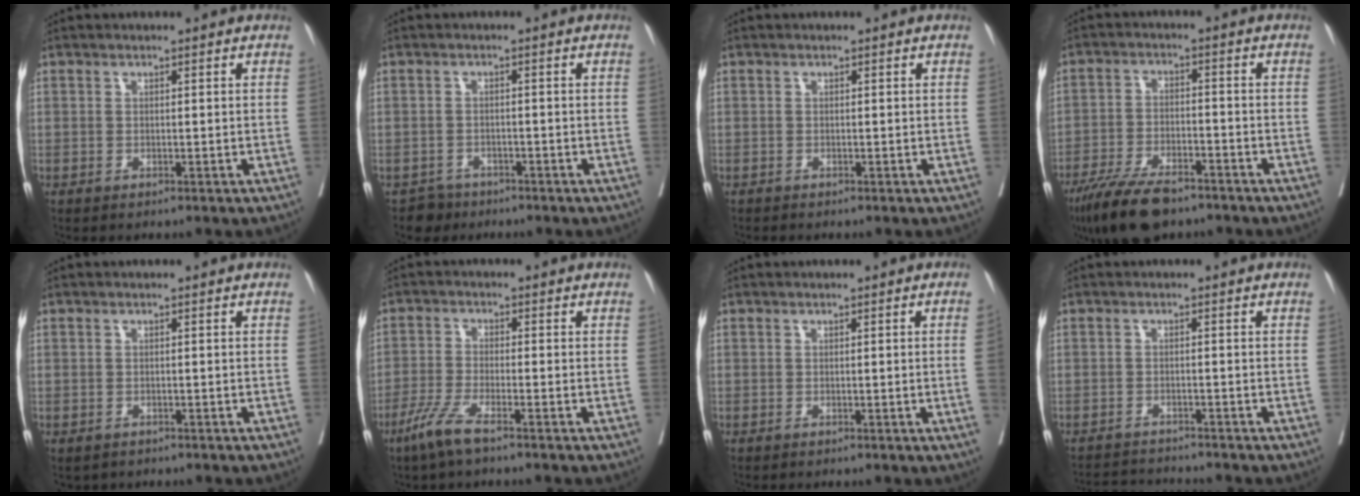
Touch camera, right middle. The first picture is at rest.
{"total": 2.3, "force": [-1.7, 1.4, -0.5], "torque": [0.006, 0.005, -0.027]}
{"total": 0.0}
{"total": 10.5, "force": [-7.9, 3.3, 6.0], "torque": [-0.110, -0.019, -0.140]}
{"total": 2.0, "force": [-1.4, 1.4, 0.4], "torque": [-0.013, -0.003, -0.018]}
{"total": 4.9, "force": [-3.4, 0.2, 3.6], "torque": [-0.080, -0.011, -0.073]}
{"total": 1.9, "force": [-0.2, -0.9, 1.6], "torque": [-0.023, -0.003, 0.001]}
{"total": 4.5, "force": [-4.5, -0.7, 0.0], "torque": [-0.001, -0.010, -0.074]}